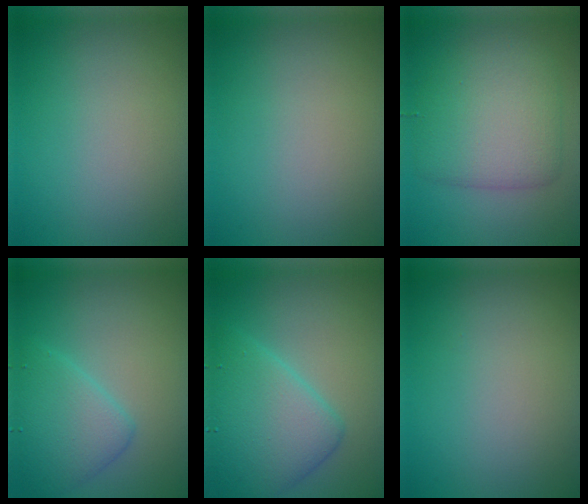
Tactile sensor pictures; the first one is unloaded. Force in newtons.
{"total": 0.0}
{"total": 6.2, "press": 6.2, "slide": 0.2}
{"total": 3.0, "press": 3.0, "slide": 0.1}
{"total": 6.4, "press": 6.4, "slide": 0.1}
{"total": 0.0}